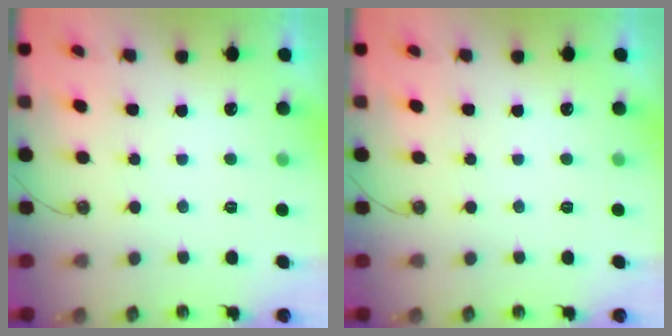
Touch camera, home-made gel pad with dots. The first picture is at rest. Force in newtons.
{"total": 0.0}